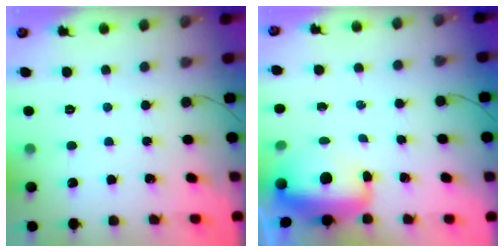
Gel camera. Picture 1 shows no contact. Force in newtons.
{"total": 10.9, "press": 10.4, "slide": 3.2}